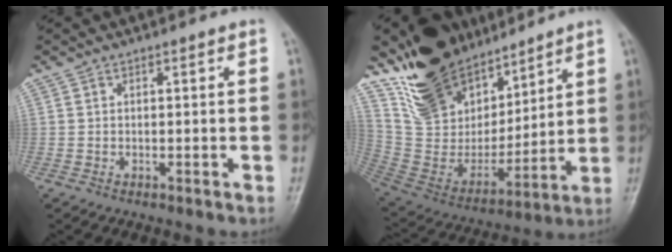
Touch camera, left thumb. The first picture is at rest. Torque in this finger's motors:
{"motor_torque": [1.83, -0.19, 1.35, -1.42, 0.13]}